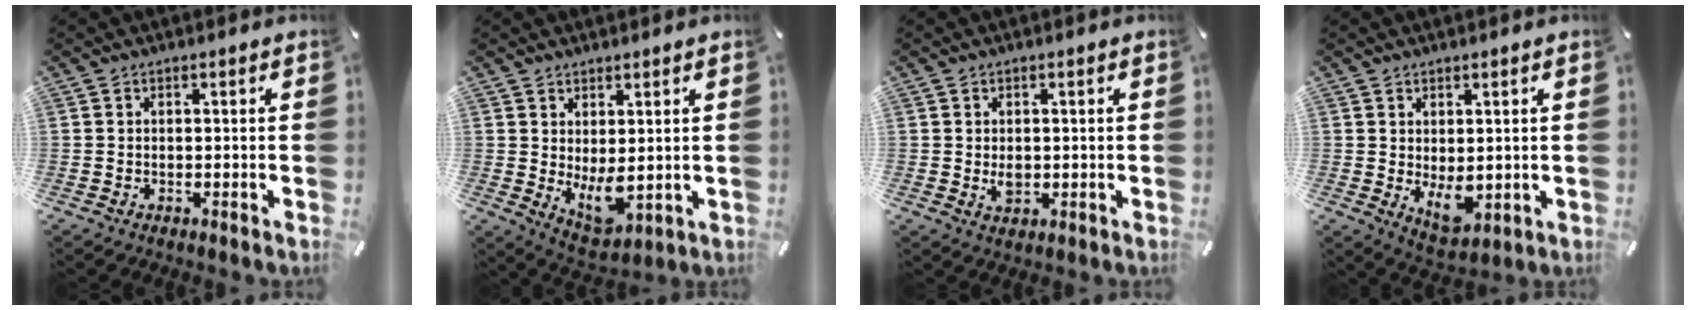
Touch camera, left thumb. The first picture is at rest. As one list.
[{"total": 6.7, "force": [1.0, 3.9, 5.3], "torque": [-0.079, -0.022, 0.021]}, {"total": 2.6, "force": [0.0, 1.9, 1.8], "torque": [-0.035, -0.002, -0.003]}, {"total": 5.9, "force": [0.3, 3.9, 4.4], "torque": [-0.063, -0.005, 0.008]}]